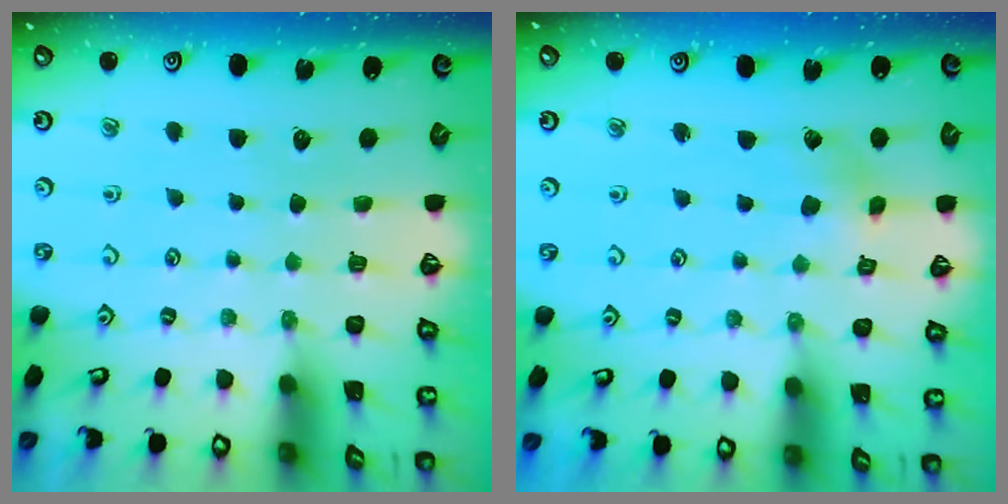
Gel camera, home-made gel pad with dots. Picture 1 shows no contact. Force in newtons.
{"total": 2.2, "press": 2.2, "slide": 0.4}